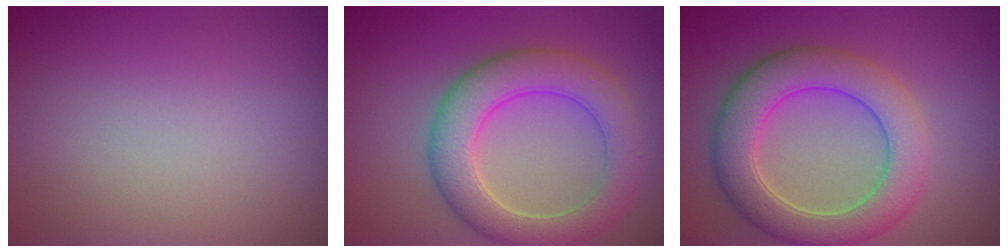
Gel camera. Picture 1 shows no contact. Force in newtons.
{"total": 6.2, "press": 6.2, "slide": 0.3}
{"total": 6.7, "press": 6.7, "slide": 0.2}